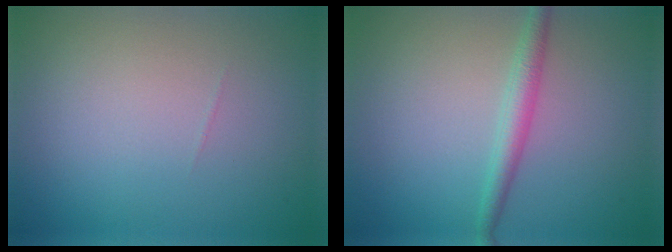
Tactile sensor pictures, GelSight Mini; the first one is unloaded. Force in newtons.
{"total": 2.2, "press": 2.2, "slide": 0.1}